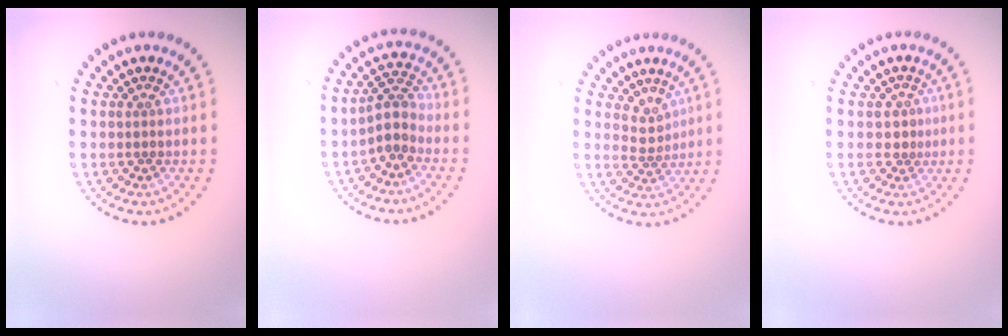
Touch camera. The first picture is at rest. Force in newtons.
{"total": 2.7, "press": 2.1, "slide": 1.6}
{"total": 2.0, "press": 1.5, "slide": 1.3}
{"total": 1.6, "press": 1.3, "slide": 0.9}